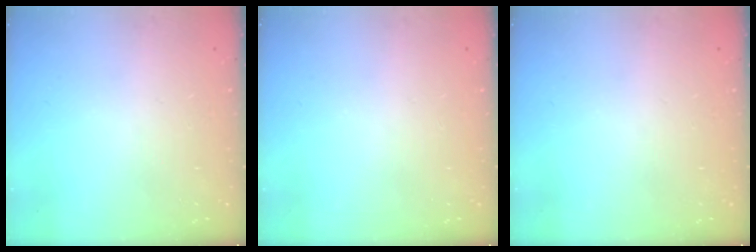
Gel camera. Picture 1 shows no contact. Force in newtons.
{"total": 0.0}
{"total": 0.0}